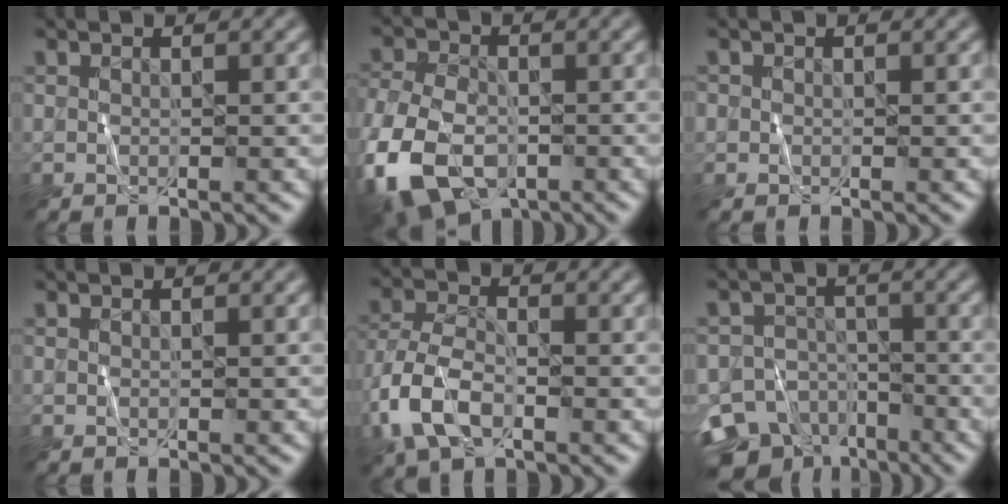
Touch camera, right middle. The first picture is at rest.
{"total": 12.3, "force": [-6.1, 7.3, 7.9], "torque": [-0.176, -0.033, -0.113]}
{"total": 0.6, "force": [0.0, 0.6, -0.1], "torque": [0.005, -0.002, -0.005]}
{"total": 0.0}
{"total": 6.6, "force": [-2.9, 3.6, 4.7], "torque": [-0.114, -0.001, -0.070]}
{"total": 10.3, "force": [-7.1, 6.6, 3.3], "torque": [-0.048, -0.010, -0.115]}